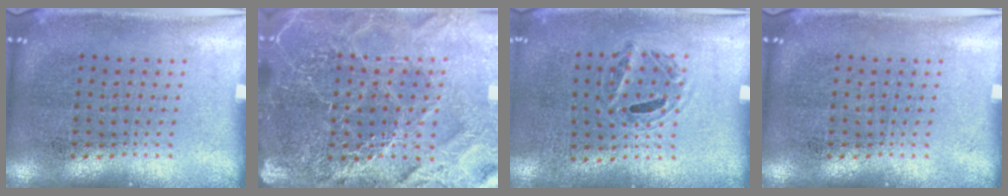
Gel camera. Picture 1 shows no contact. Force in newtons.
{"total": 4.7, "press": 4.3, "slide": 1.9}
{"total": 1.0, "press": 0.7, "slide": 0.8}
{"total": 0.0}